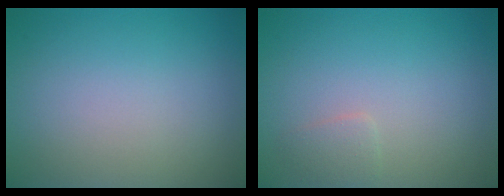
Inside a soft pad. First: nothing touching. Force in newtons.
{"total": 1.0, "press": 1.0, "slide": 0.0}